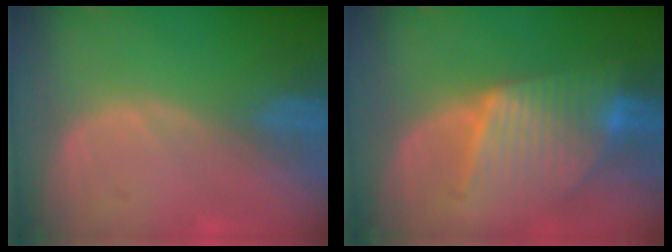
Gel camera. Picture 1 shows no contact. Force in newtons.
{"total": 8.4, "press": 8.4, "slide": 0.5}